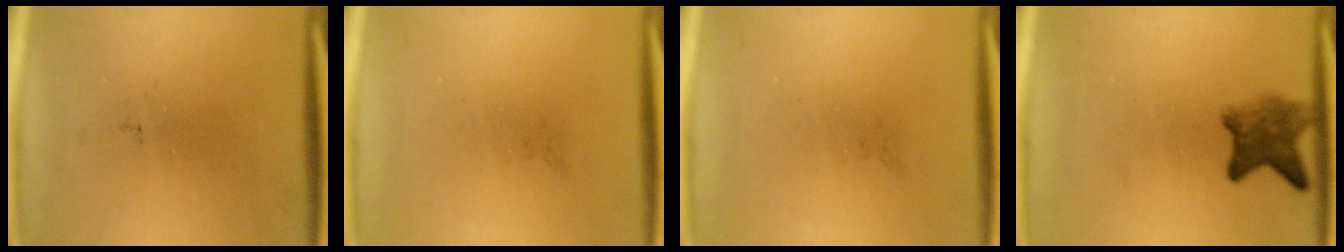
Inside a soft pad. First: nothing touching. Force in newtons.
{"total": 0.0}
{"total": 0.0}
{"total": 5.0}